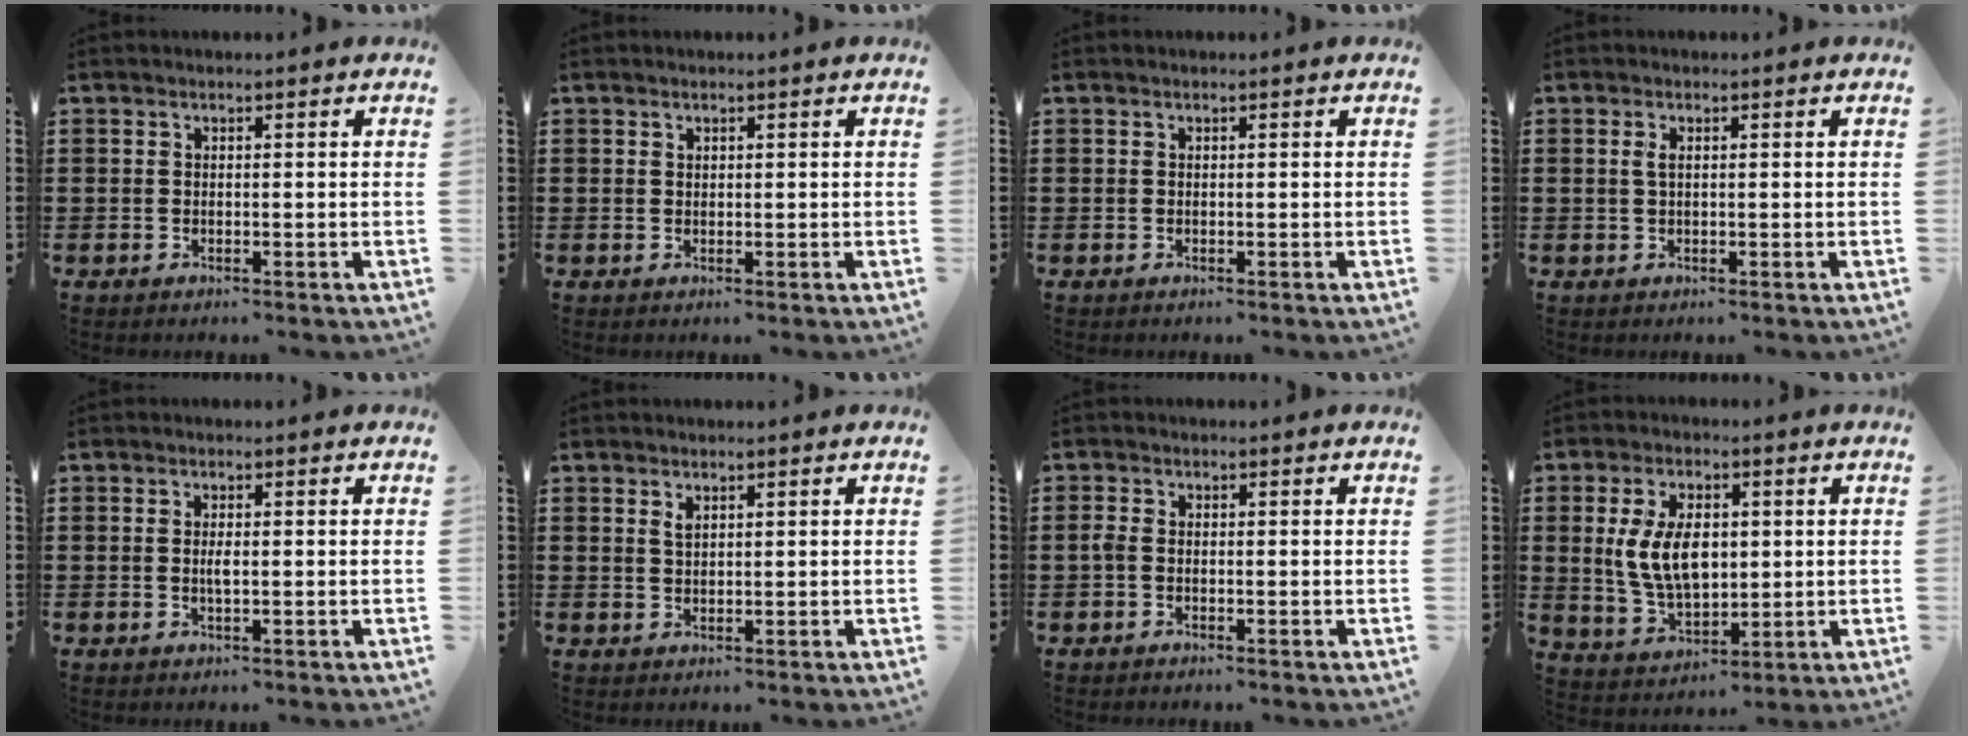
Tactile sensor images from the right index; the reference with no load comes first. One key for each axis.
{"total": 0.6, "fx": 0.4, "fy": 0.4, "fz": 0.1, "tx": -0.003, "ty": 0.002, "tz": 0.008}
{"total": 0.0}
{"total": 1.3, "fx": 0.3, "fy": 0.4, "fz": 1.2, "tx": -0.025, "ty": 0.003, "tz": 0.004}
{"total": 1.6, "fx": -0.1, "fy": 0.4, "fz": 1.6, "tx": -0.029, "ty": 0.000, "tz": -0.003}
{"total": 1.3, "fx": 0.8, "fy": 0.6, "fz": 0.8, "tx": -0.019, "ty": 0.003, "tz": 0.014}
{"total": 1.2, "fx": -0.5, "fy": 0.7, "fz": 0.9, "tx": -0.027, "ty": -0.003, "tz": -0.012}
{"total": 9.2, "fx": 1.1, "fy": 5.4, "fz": 7.3, "tx": -0.158, "ty": 0.007, "tz": 0.016}